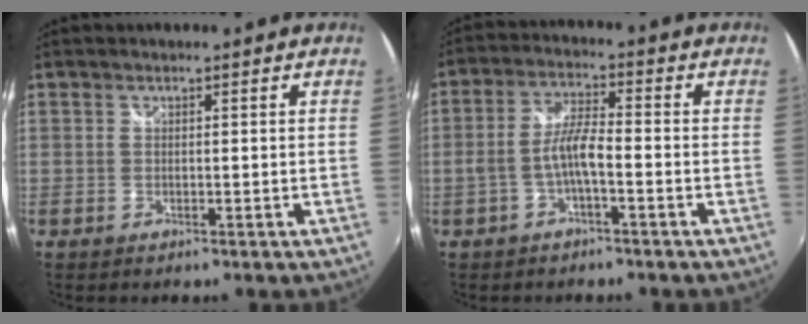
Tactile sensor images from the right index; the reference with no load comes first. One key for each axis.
{"total": 5.5, "fx": -2.1, "fy": 1.0, "fz": 5.0, "tx": -0.106, "ty": 0.010, "tz": -0.038}